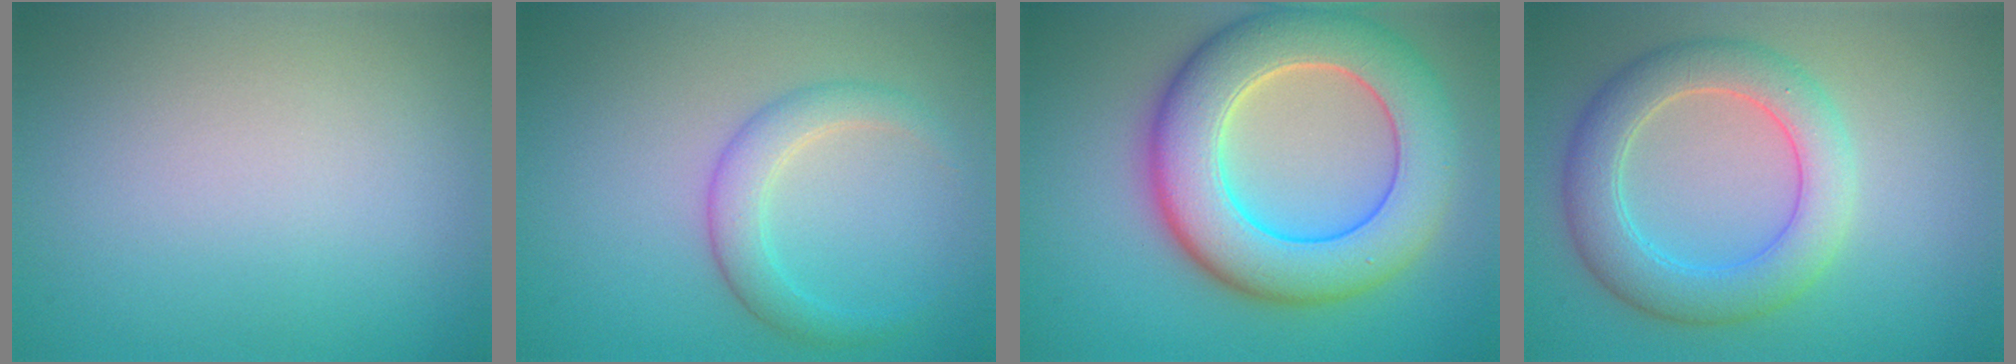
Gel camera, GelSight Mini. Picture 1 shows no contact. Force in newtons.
{"total": 2.8, "press": 2.8, "slide": 0.2}
{"total": 10.3, "press": 10.3, "slide": 0.7}
{"total": 5.6, "press": 5.6, "slide": 0.4}